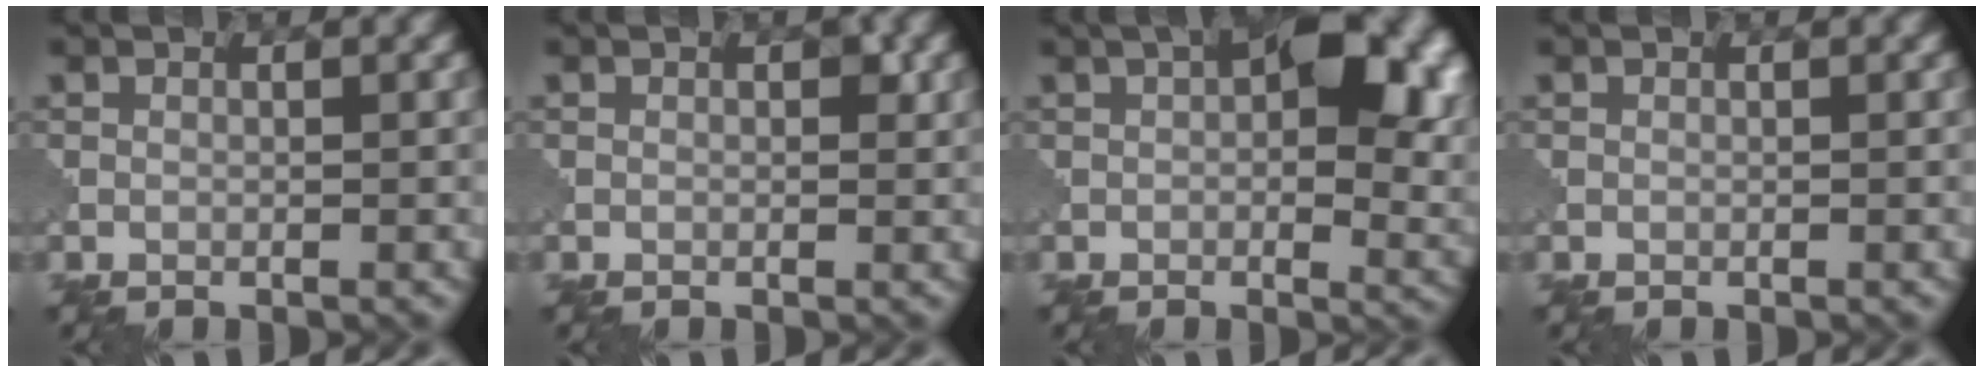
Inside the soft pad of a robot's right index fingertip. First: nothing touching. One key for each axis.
{"total": 1.1, "fx": 0.2, "fy": 0.6, "fz": 0.8, "tx": -0.008, "ty": -0.003, "tz": 0.004}
{"total": 9.8, "fx": 2.1, "fy": 5.1, "fz": 8.1, "tx": -0.091, "ty": 0.001, "tz": 0.029}
{"total": 0.0}